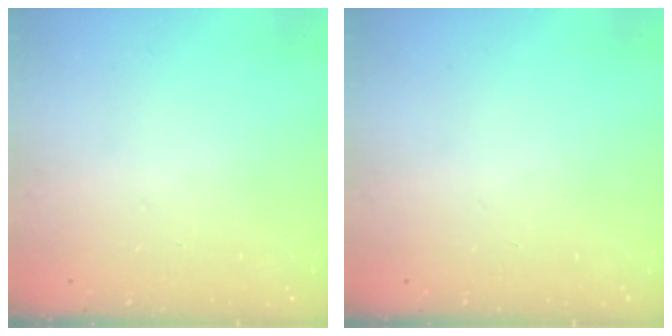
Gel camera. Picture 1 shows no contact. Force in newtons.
{"total": 0.6, "press": 0.0, "slide": 0.6}